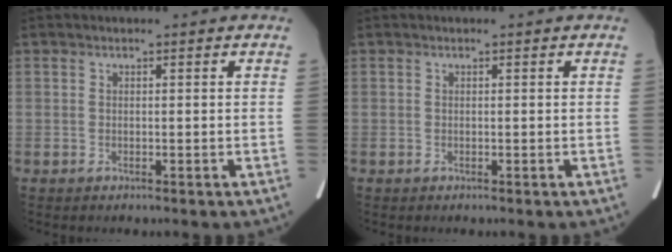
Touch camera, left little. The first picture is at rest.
{"total": 0.0}